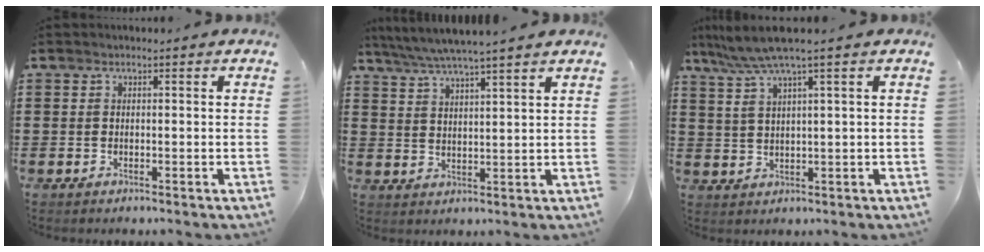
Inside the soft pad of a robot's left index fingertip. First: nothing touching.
{"total": 4.7, "force": [4.2, -0.5, 2.0], "torque": [-0.052, -0.019, 0.073]}
{"total": 5.0, "force": [3.2, -0.3, 3.9], "torque": [-0.093, -0.012, 0.050]}